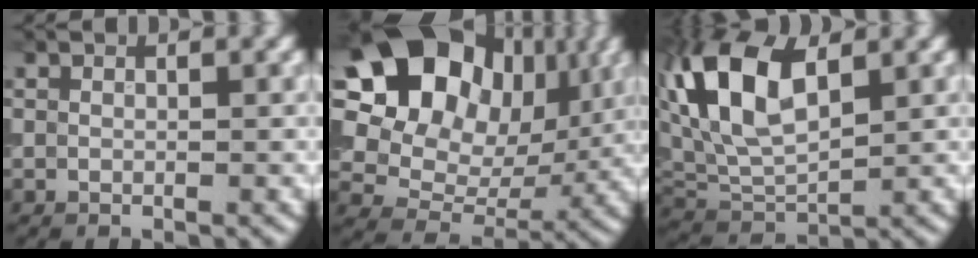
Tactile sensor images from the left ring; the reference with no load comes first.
{"total": 15.0, "force": [5.5, 11.1, 8.5], "torque": [-0.146, 0.035, 0.091]}
{"total": 10.0, "force": [3.3, 5.1, 7.9], "torque": [-0.178, 0.017, 0.057]}